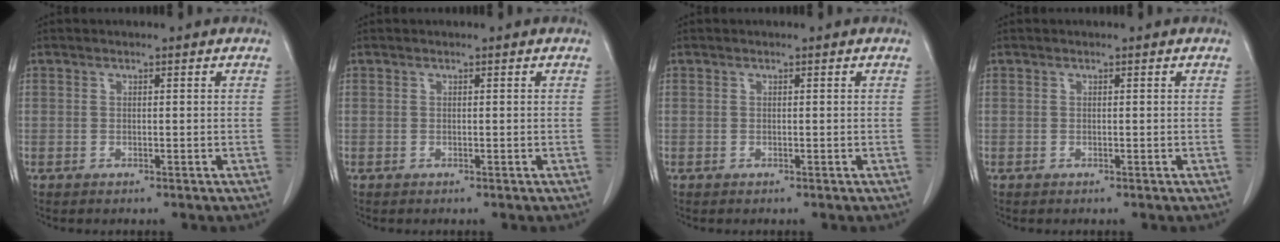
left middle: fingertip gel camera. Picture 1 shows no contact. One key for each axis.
{"total": 0.0}
{"total": 0.0}
{"total": 0.0}